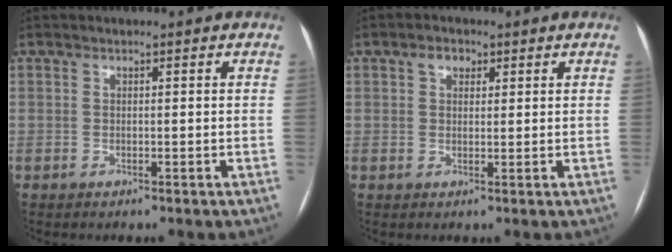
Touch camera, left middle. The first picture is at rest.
{"total": 2.4, "force": [1.2, 1.7, 1.2], "torque": [-0.023, 0.011, 0.021]}